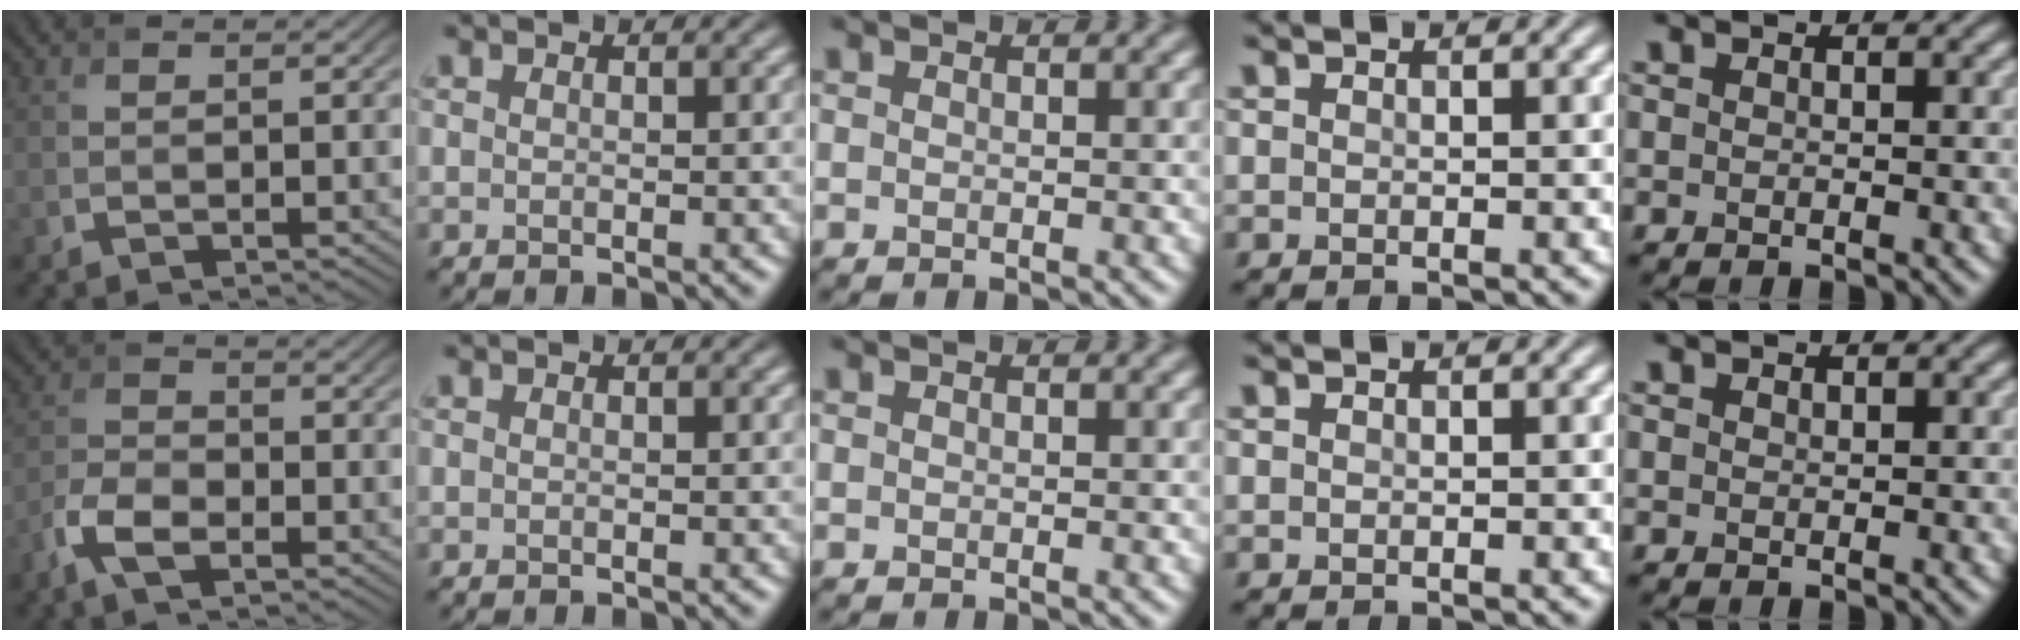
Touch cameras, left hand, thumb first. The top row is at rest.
{"thumb": {"total": 4.5, "force": [-2.6, 2.2, 3.0], "torque": [-0.068, -0.002, -0.062]}}